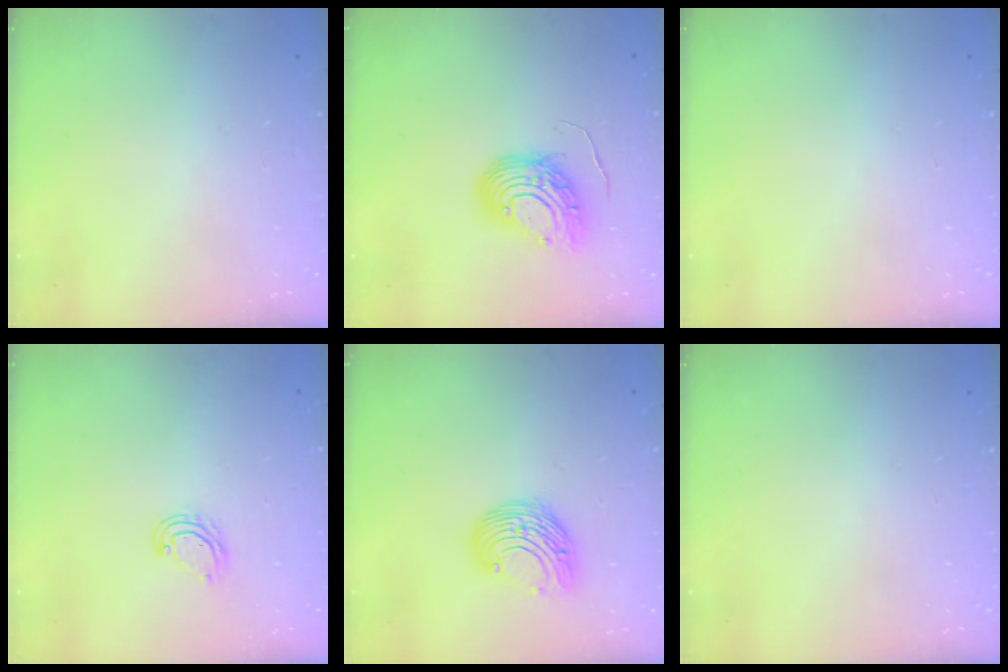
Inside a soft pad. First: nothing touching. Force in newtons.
{"total": 9.8, "press": 9.7, "slide": 1.0}
{"total": 0.0}
{"total": 5.2, "press": 5.2, "slide": 0.4}
{"total": 10.7, "press": 10.7, "slide": 0.5}
{"total": 0.0}